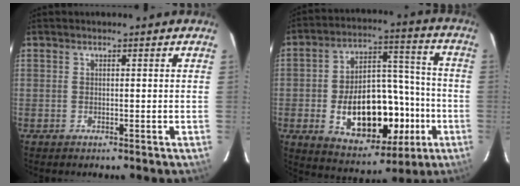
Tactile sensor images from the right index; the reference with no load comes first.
{"total": 20.5, "force": [-6.0, 12.0, 15.5], "torque": [-0.284, 0.029, -0.065]}